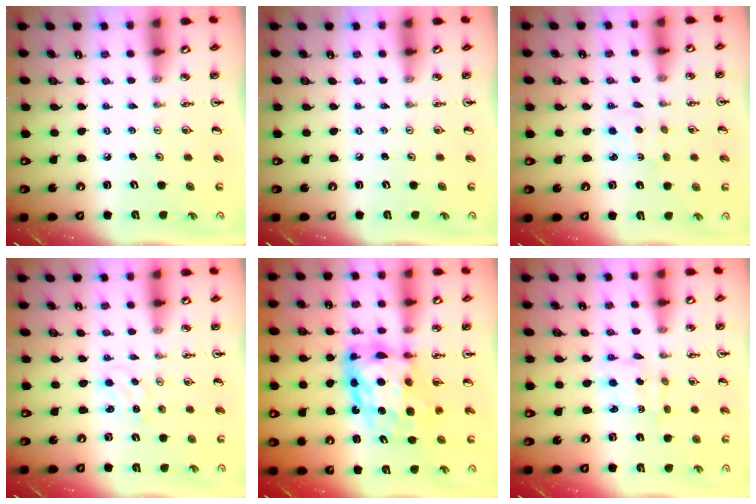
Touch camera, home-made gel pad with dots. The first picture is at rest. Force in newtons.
{"total": 0.0}
{"total": 2.3, "press": 2.2, "slide": 0.3}
{"total": 1.1, "press": 1.1, "slide": 0.2}
{"total": 13.6, "press": 13.5, "slide": 1.0}
{"total": 2.1, "press": 2.0, "slide": 0.8}